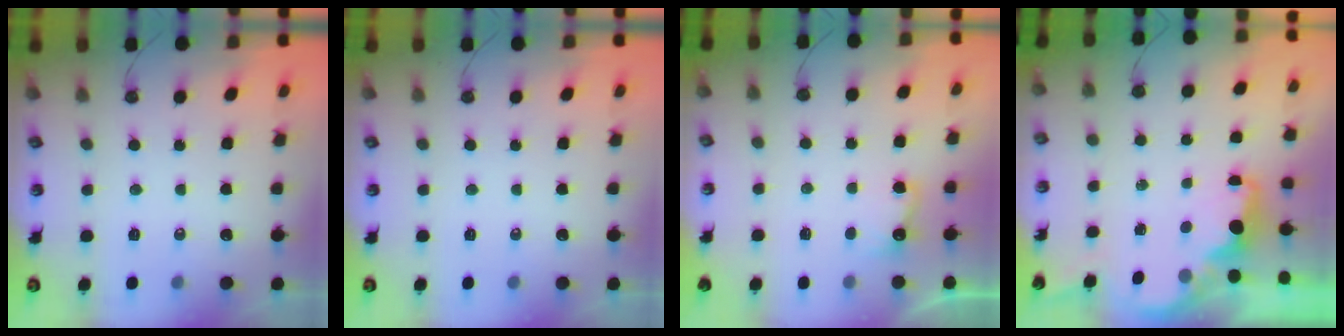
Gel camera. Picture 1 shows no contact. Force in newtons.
{"total": 0.0}
{"total": 3.0, "press": 2.8, "slide": 0.9}
{"total": 1.9, "press": 1.7, "slide": 0.8}